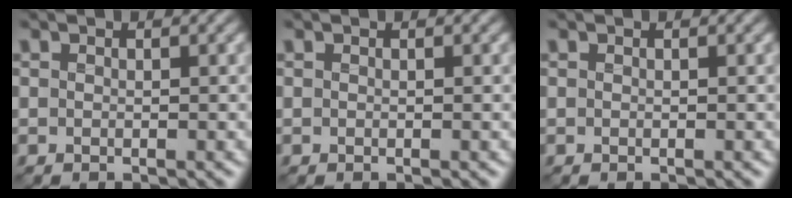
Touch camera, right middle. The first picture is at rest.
{"total": 0.0}
{"total": 0.0}